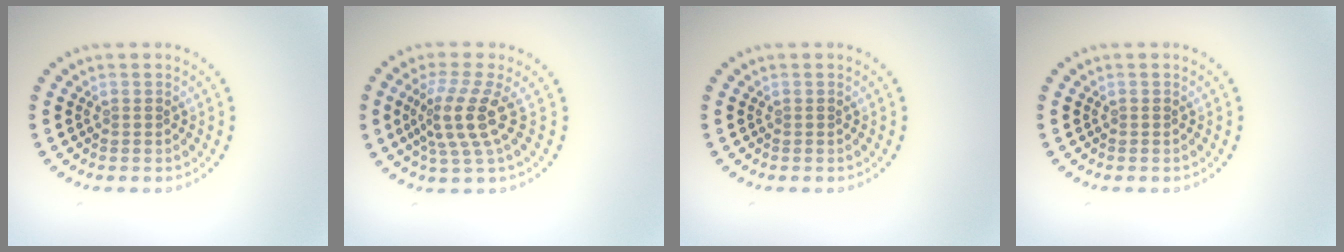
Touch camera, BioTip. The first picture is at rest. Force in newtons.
{"total": 4.1, "press": 3.1, "slide": 2.6}
{"total": 0.0}
{"total": 0.0}